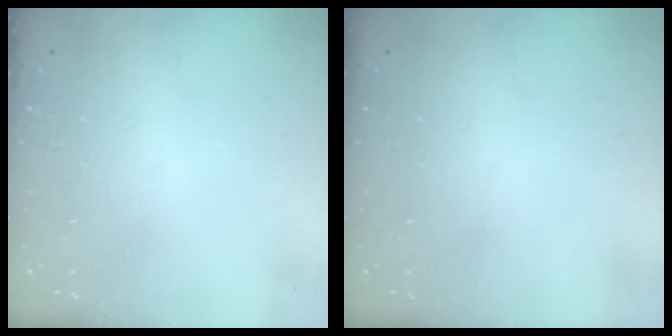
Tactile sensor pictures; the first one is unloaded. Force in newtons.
{"total": 0.0}